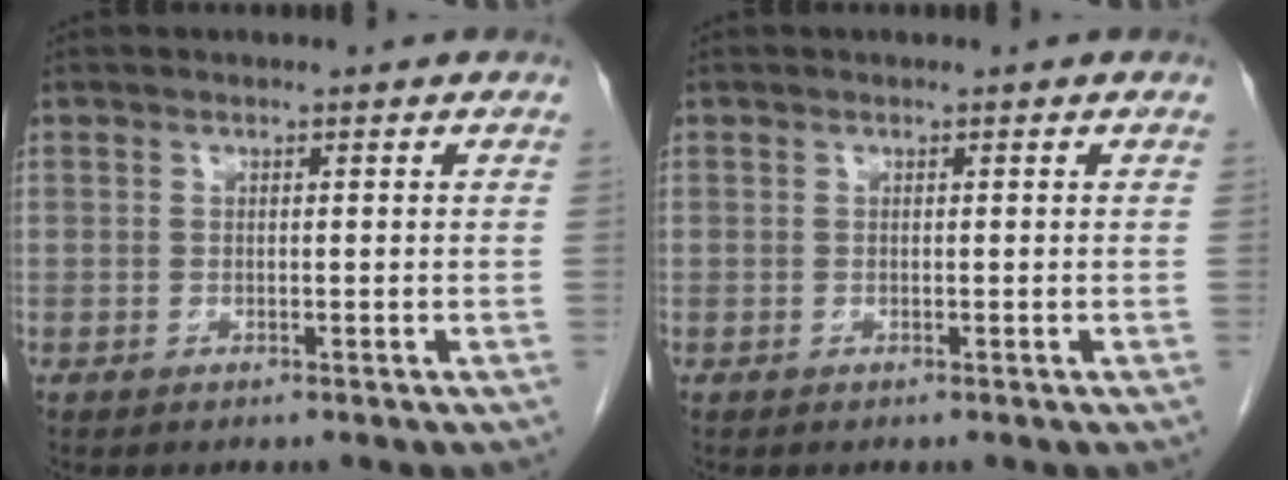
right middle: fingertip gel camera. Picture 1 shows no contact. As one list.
[{"total": 0.0}]